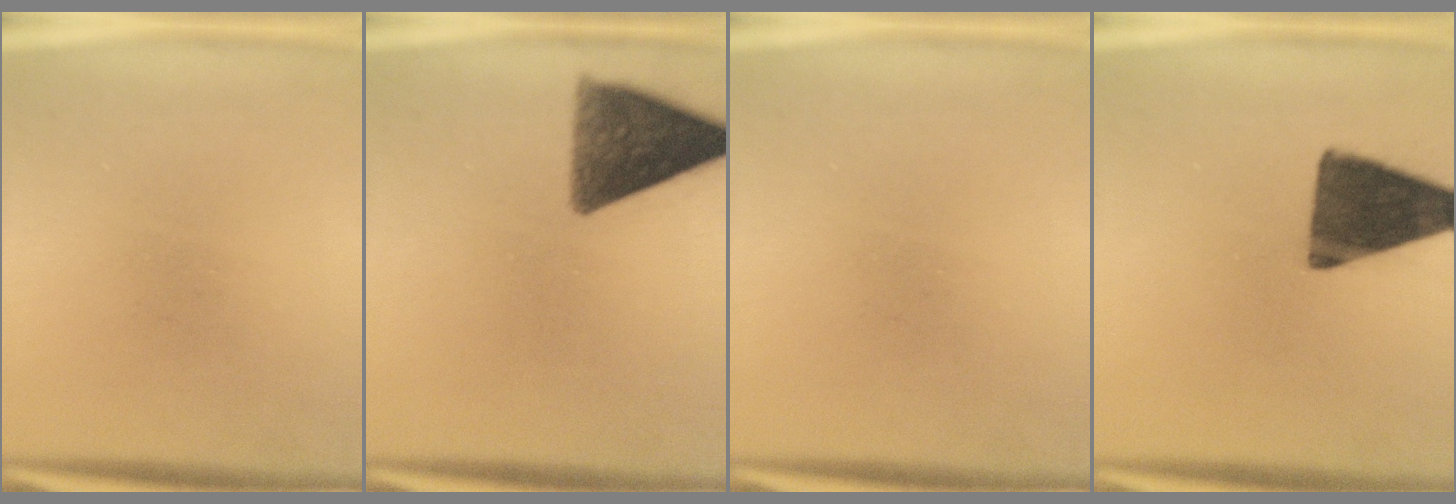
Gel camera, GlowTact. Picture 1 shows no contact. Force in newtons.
{"total": 10.7}
{"total": 0.0}
{"total": 14.5}